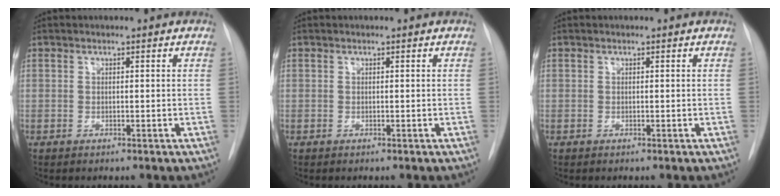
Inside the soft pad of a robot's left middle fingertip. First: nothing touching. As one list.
[{"total": 0.0}, {"total": 0.0}]